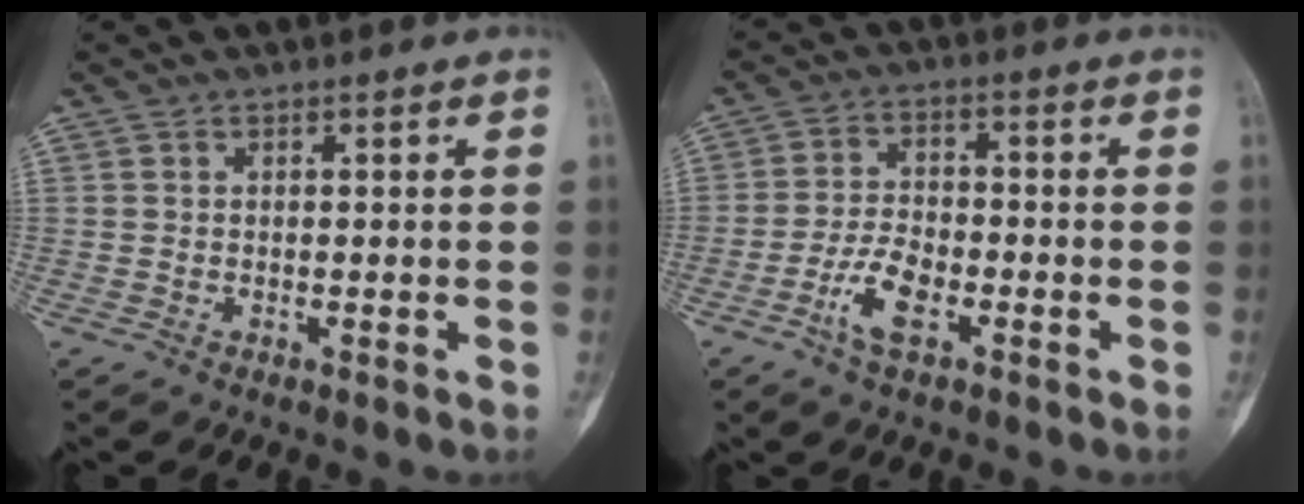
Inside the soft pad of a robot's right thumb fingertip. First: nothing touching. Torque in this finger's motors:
{"motor_torque": [0.23, 0.98, -0.09, 0.09, 0.02]}